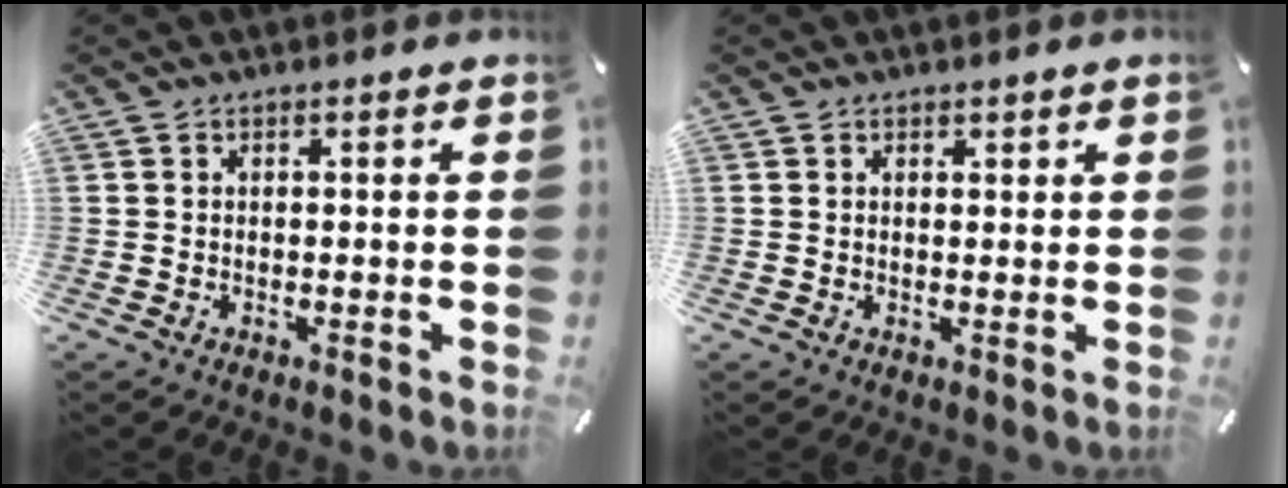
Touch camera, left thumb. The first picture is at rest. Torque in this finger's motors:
{"motor_torque": [-0.13, -0.37, 0.03, 0.20, -0.03]}